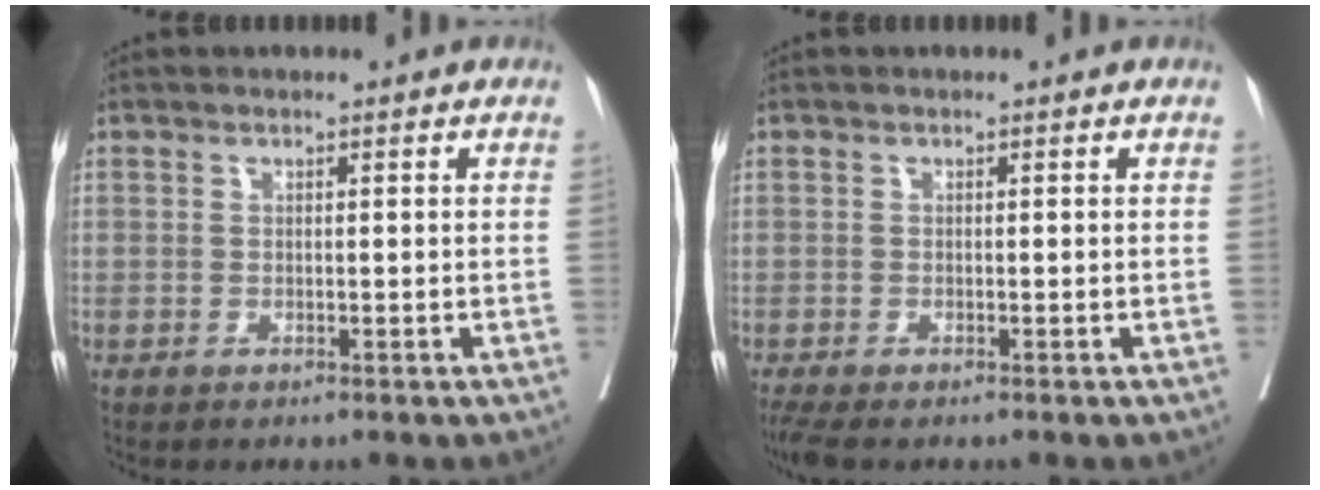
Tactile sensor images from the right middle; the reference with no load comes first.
{"total": 3.1, "force": [-2.5, 0.7, 1.7], "torque": [-0.033, -0.012, -0.043]}